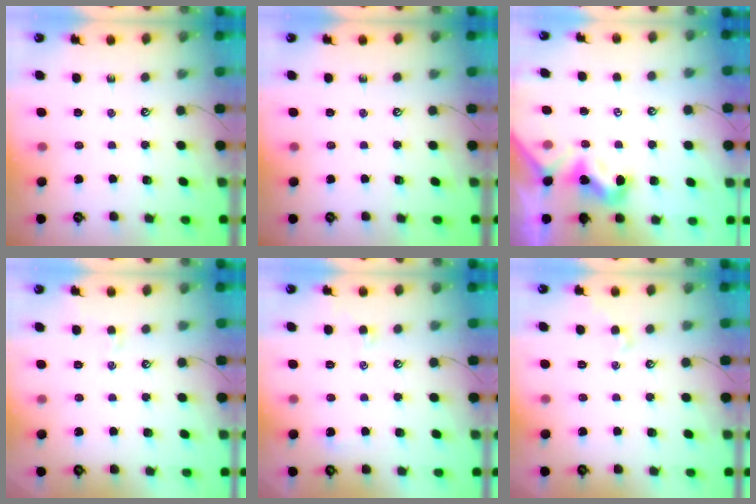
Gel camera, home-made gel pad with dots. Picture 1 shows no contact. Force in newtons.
{"total": 0.0}
{"total": 1.7, "press": 1.7, "slide": 0.1}
{"total": 0.7, "press": 0.6, "slide": 0.5}
{"total": 0.8, "press": 0.6, "slide": 0.6}
{"total": 0.5, "press": 0.1, "slide": 0.5}